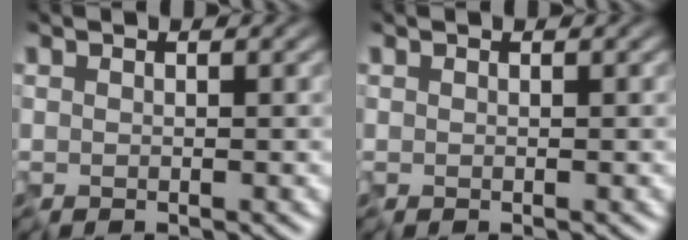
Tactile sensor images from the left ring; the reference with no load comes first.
{"total": 0.0}